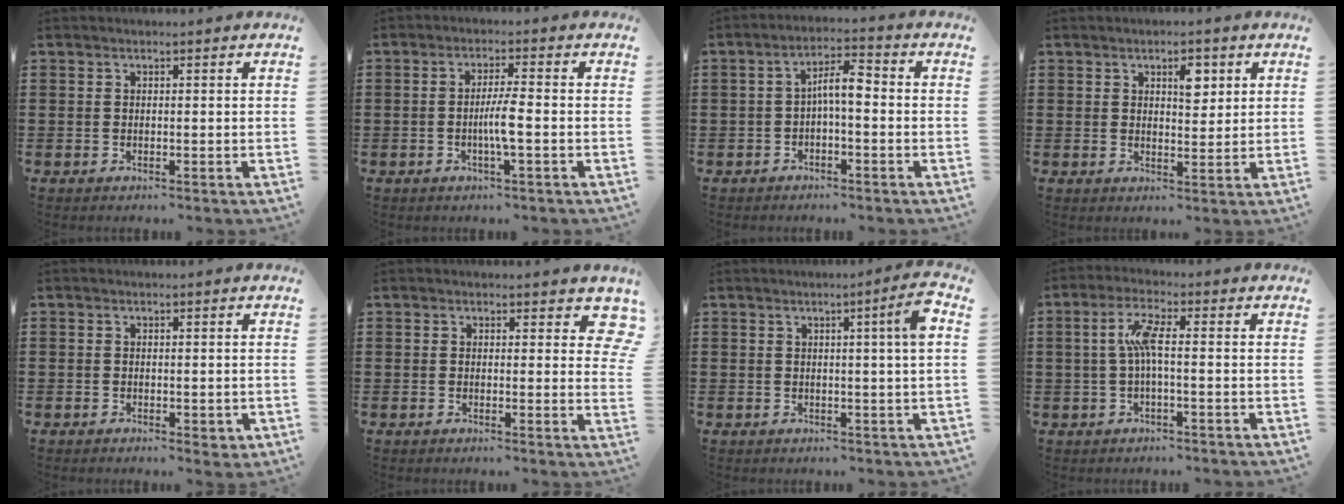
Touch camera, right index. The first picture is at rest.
{"total": 3.9, "force": [-0.9, 0.1, 3.8], "torque": [-0.068, -0.004, -0.019]}
{"total": 4.6, "force": [-0.7, 1.3, 4.3], "torque": [-0.089, 0.011, -0.019]}
{"total": 4.2, "force": [1.9, 2.1, 3.2], "torque": [-0.037, -0.003, 0.024]}
{"total": 0.9, "force": [-0.3, 0.6, 0.6], "torque": [-0.012, -0.001, -0.006]}
{"total": 2.4, "force": [1.6, 1.2, 1.3], "torque": [-0.002, -0.005, 0.023]}
{"total": 4.5, "force": [1.0, -0.5, 4.3], "torque": [-0.065, -0.013, 0.009]}
{"total": 5.3, "force": [-0.1, 0.9, 5.2], "torque": [-0.112, -0.002, -0.010]}